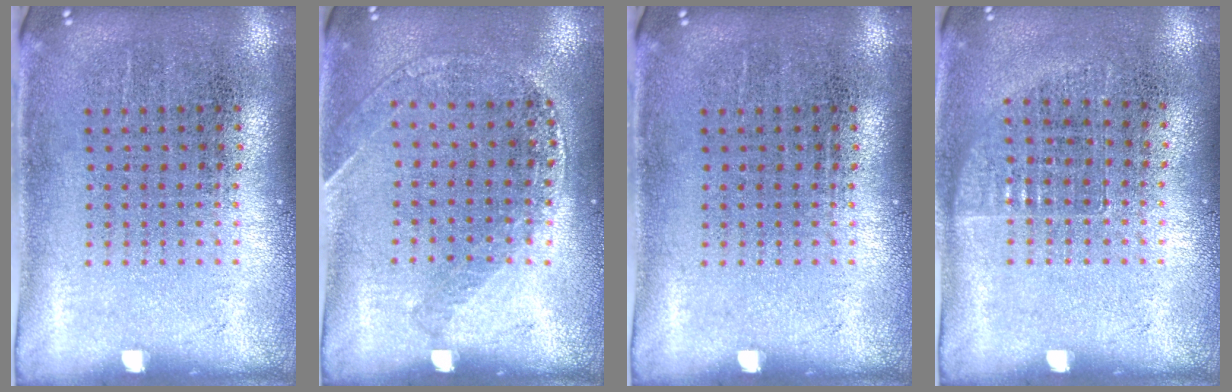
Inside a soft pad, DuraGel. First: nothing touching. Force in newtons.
{"total": 1.2, "press": 1.2, "slide": 0.2}
{"total": 0.0}
{"total": 0.6, "press": 0.6, "slide": 0.2}